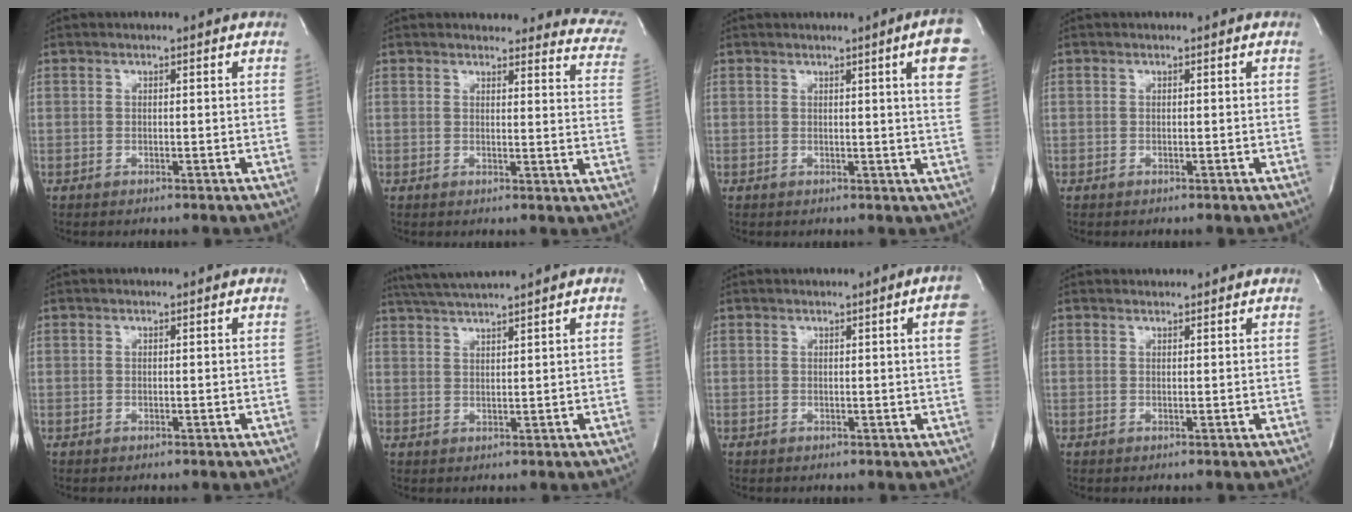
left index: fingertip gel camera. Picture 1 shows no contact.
{"total": 16.9, "force": [16.1, 3.8, 3.3], "torque": [-0.003, -0.073, 0.144]}
{"total": 5.9, "force": [2.7, -0.4, 5.2], "torque": [-0.061, -0.014, 0.021]}
{"total": 0.0}
{"total": 0.0}
{"total": 6.3, "force": [5.5, -1.4, 2.6], "torque": [-0.050, 0.017, 0.101]}
{"total": 3.1, "force": [1.0, -0.2, 2.9], "torque": [-0.031, -0.002, 0.010]}
{"total": 1.7, "force": [1.6, 0.3, -0.1], "torque": [-0.011, 0.012, 0.026]}